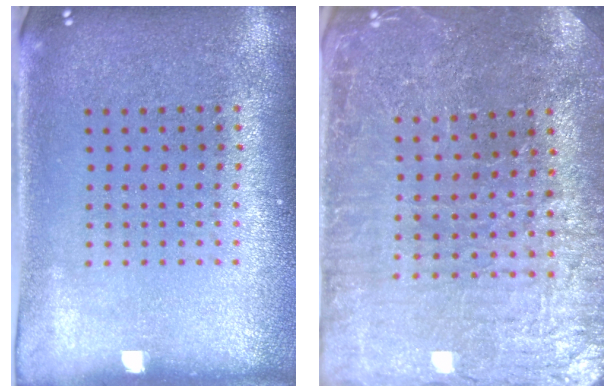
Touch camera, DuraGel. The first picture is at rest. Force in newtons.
{"total": 3.4, "press": 3.4, "slide": 0.3}